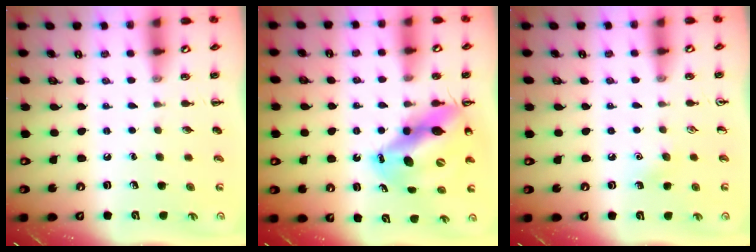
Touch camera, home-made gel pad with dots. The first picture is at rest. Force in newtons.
{"total": 13.2, "press": 12.6, "slide": 3.8}
{"total": 4.0, "press": 3.9, "slide": 1.1}